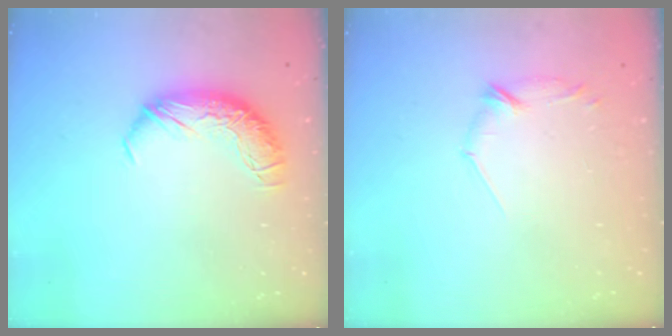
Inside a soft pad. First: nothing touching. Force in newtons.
{"total": 7.3, "press": 7.3, "slide": 0.5}